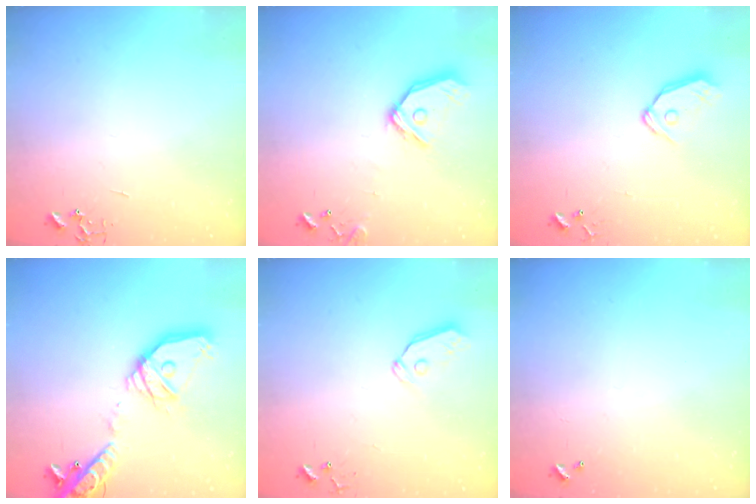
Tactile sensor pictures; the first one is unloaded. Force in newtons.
{"total": 14.2, "press": 14.0, "slide": 2.3}
{"total": 9.3, "press": 9.2, "slide": 1.2}
{"total": 21.9, "press": 21.6, "slide": 3.8}
{"total": 5.3, "press": 5.3, "slide": 0.2}
{"total": 0.0}